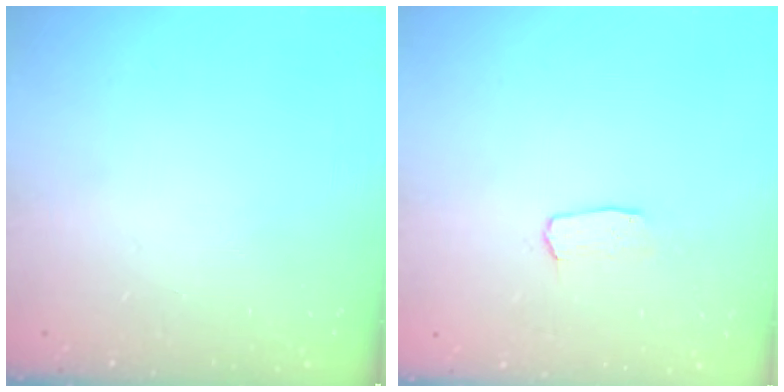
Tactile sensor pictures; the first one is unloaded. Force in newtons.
{"total": 2.9, "press": 2.9, "slide": 0.2}